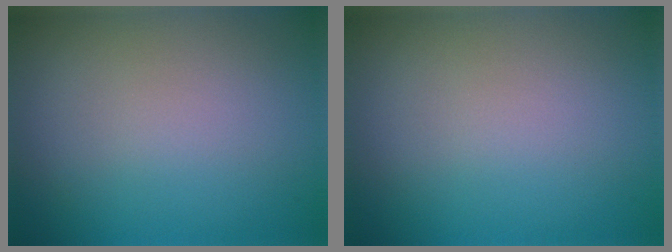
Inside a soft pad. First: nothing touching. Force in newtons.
{"total": 0.0}